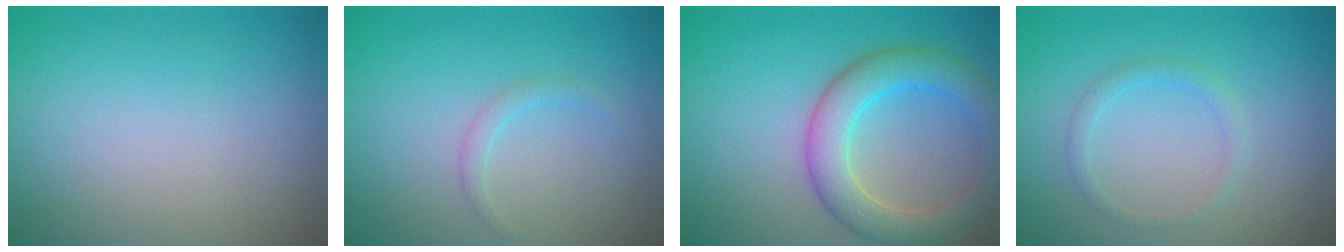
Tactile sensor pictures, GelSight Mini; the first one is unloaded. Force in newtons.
{"total": 1.0, "press": 1.0, "slide": 0.0}
{"total": 5.2, "press": 5.2, "slide": 0.1}
{"total": 1.2, "press": 1.2, "slide": 0.0}